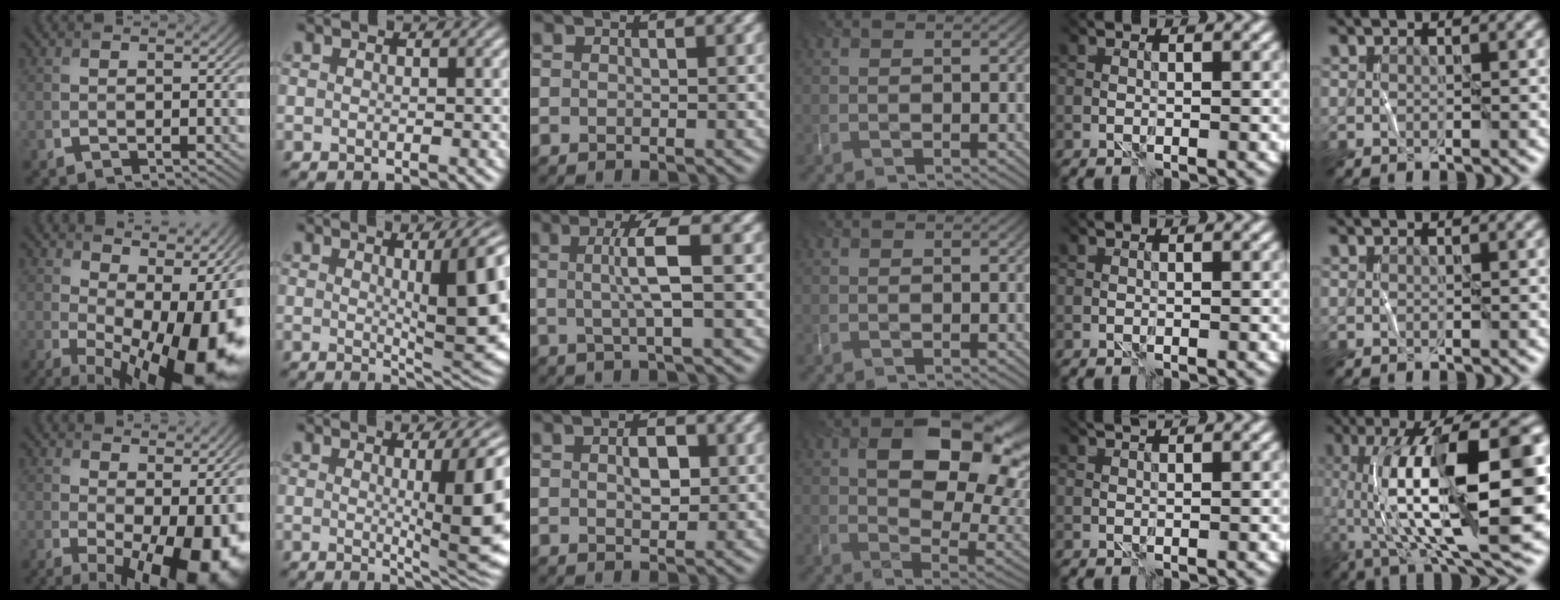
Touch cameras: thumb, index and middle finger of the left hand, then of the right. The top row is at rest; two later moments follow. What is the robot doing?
{"motion": "wrap", "object": "string"}